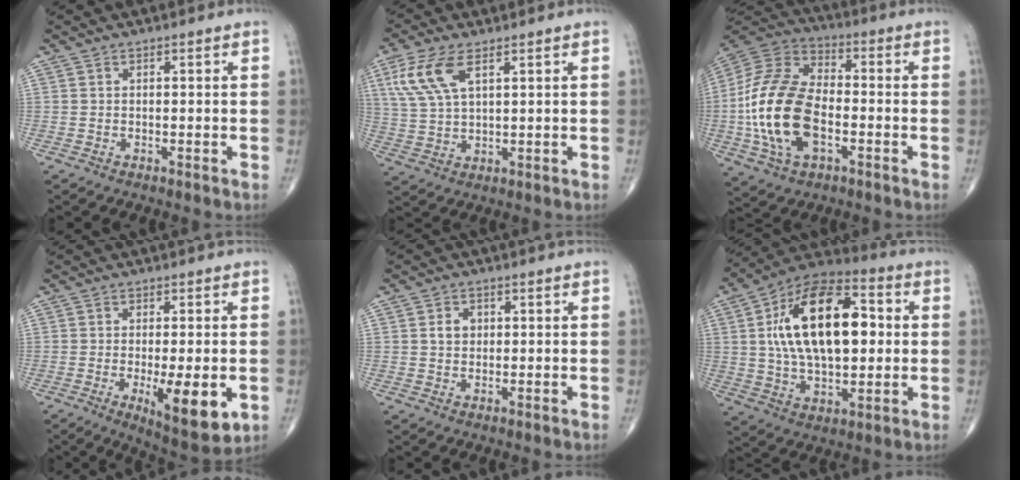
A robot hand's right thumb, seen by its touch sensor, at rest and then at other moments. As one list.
[{"total": 9.3, "force": [4.2, 4.1, 7.2], "torque": [-0.166, -0.002, 0.089]}, {"total": 20.4, "force": [-3.9, 11.7, 16.3], "torque": [-0.330, 0.019, -0.074]}, {"total": 11.1, "force": [-2.8, 3.4, 10.2], "torque": [-0.145, -0.023, -0.034]}, {"total": 2.7, "force": [0.5, 2.2, 1.5], "torque": [-0.016, 0.004, 0.009]}, {"total": 23.0, "force": [3.2, 12.3, 19.2], "torque": [-0.306, 0.013, 0.048]}]